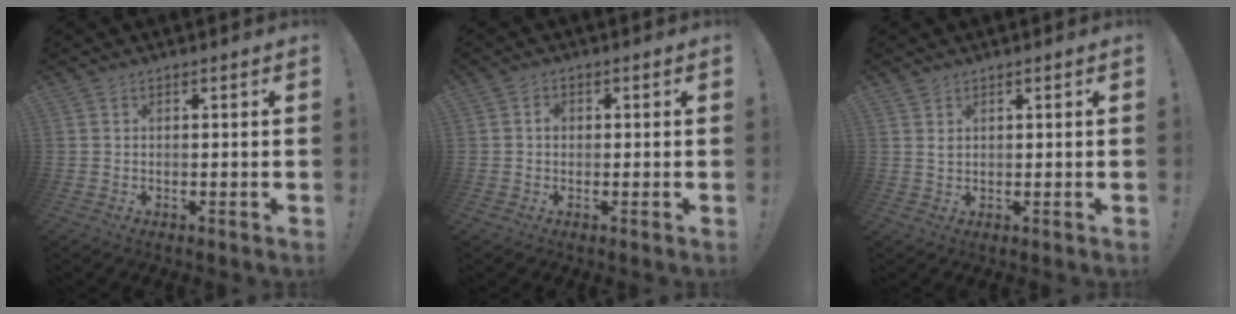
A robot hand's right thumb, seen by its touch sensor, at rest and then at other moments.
{"total": 1.6, "force": [-0.1, 1.3, 0.9], "torque": [-0.010, 0.003, -0.006]}
{"total": 1.4, "force": [0.9, 0.5, 0.9], "torque": [-0.013, -0.003, 0.017]}